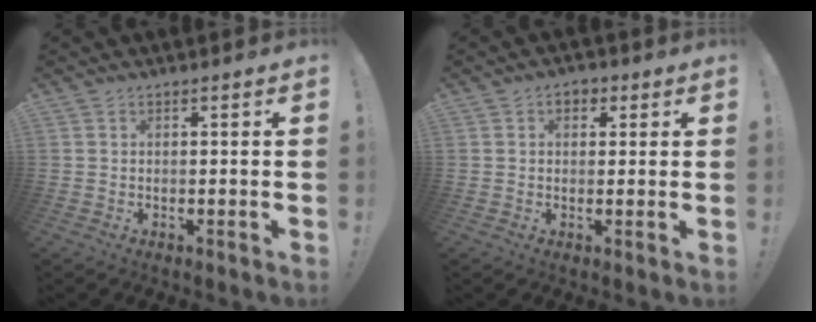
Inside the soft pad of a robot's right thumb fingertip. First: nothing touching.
{"total": 3.3, "force": [1.0, 2.5, 1.8], "torque": [-0.013, 0.002, 0.016]}